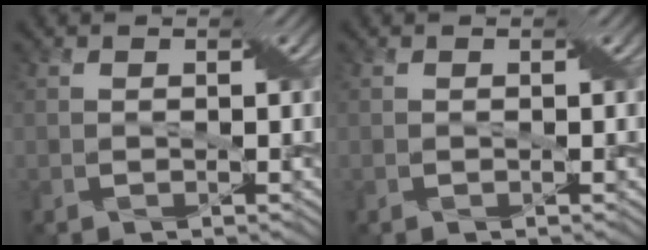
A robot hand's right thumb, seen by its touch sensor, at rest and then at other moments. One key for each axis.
{"total": 0.0}